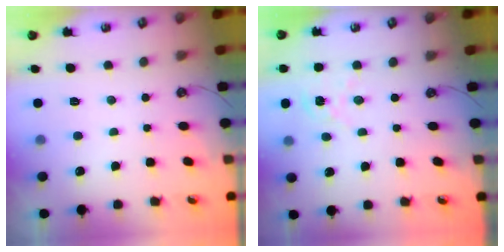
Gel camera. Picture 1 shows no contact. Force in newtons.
{"total": 1.6, "press": 1.6, "slide": 0.2}